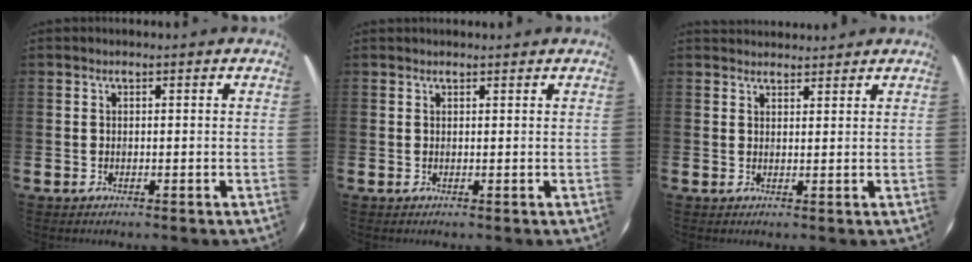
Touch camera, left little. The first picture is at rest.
{"total": 0.6, "force": [0.6, 0.1, 0.0], "torque": [0.008, -0.001, 0.010]}
{"total": 2.2, "force": [2.1, 0.5, -0.4], "torque": [0.012, -0.003, 0.039]}